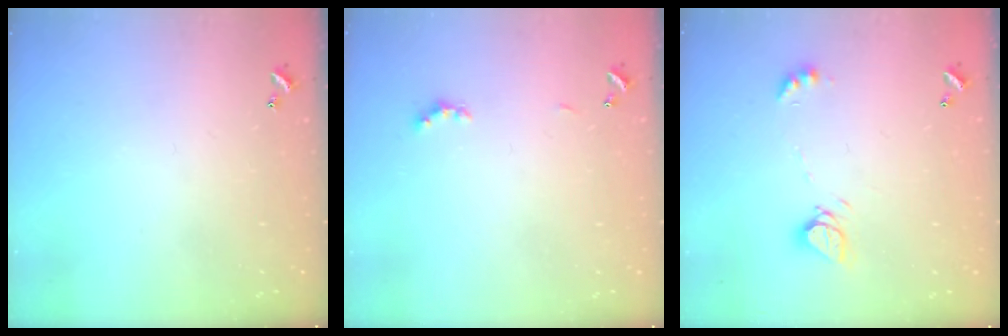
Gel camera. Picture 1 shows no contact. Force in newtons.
{"total": 2.6, "press": 2.5, "slide": 0.6}
{"total": 7.2, "press": 7.2, "slide": 0.7}